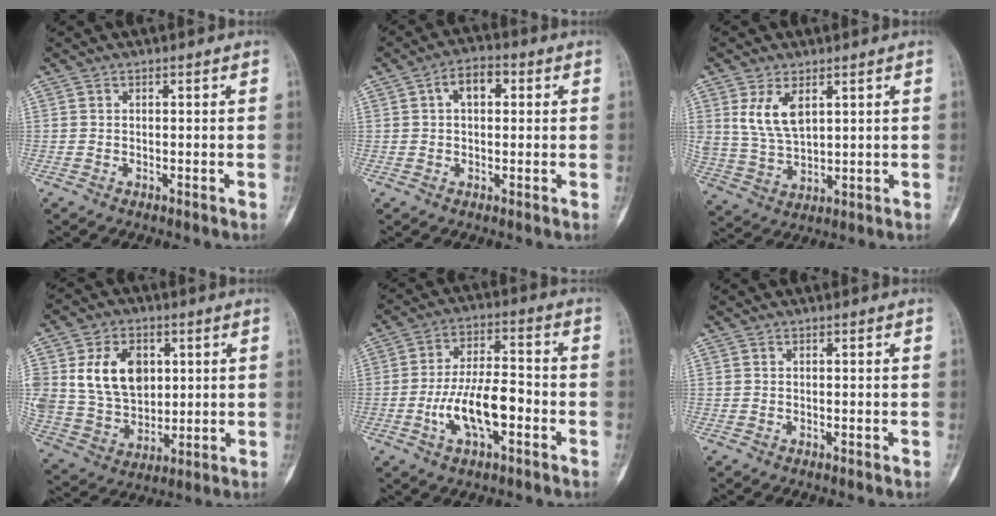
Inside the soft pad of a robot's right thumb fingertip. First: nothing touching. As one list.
[{"total": 5.6, "force": [1.3, 3.4, 4.3], "torque": [-0.062, 0.015, 0.014]}, {"total": 8.0, "force": [3.3, 4.3, 6.0], "torque": [-0.108, -0.014, 0.077]}, {"total": 15.3, "force": [4.1, 11.0, 9.8], "torque": [-0.144, -0.011, 0.088]}, {"total": 11.6, "force": [-3.6, 4.9, 9.9], "torque": [-0.179, 0.031, -0.065]}, {"total": 0.0}]